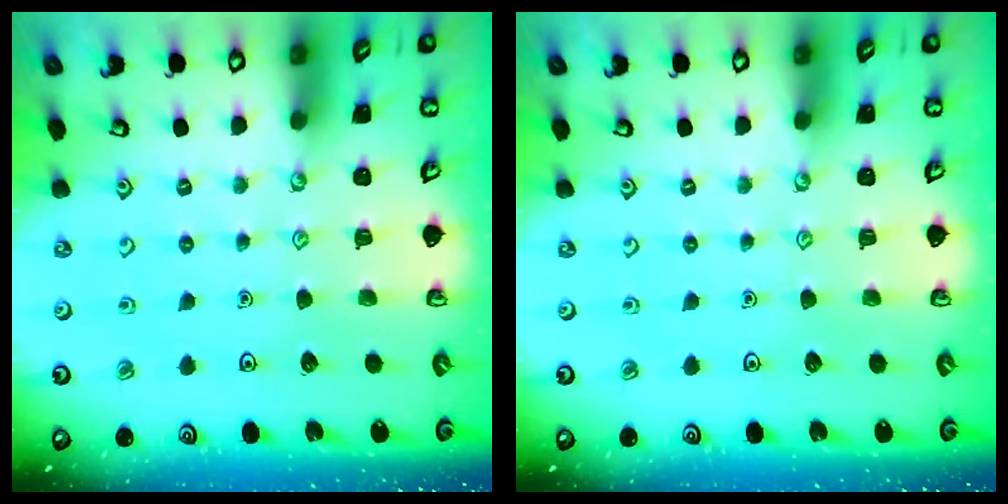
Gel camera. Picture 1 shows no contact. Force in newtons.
{"total": 0.0}